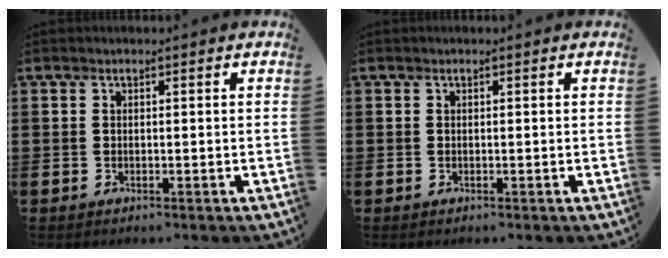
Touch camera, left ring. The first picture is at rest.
{"total": 0.0}